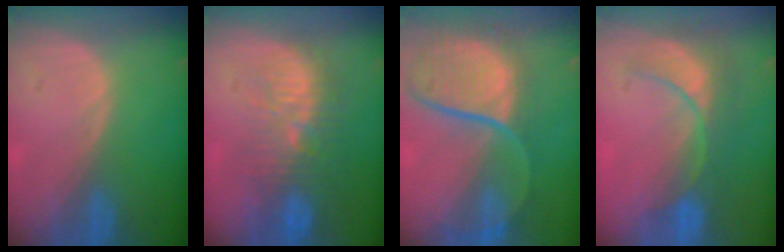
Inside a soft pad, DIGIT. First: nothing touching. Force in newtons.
{"total": 9.8, "press": 9.0, "slide": 3.8}
{"total": 12.0, "press": 9.9, "slide": 6.9}
{"total": 7.9, "press": 7.4, "slide": 2.6}